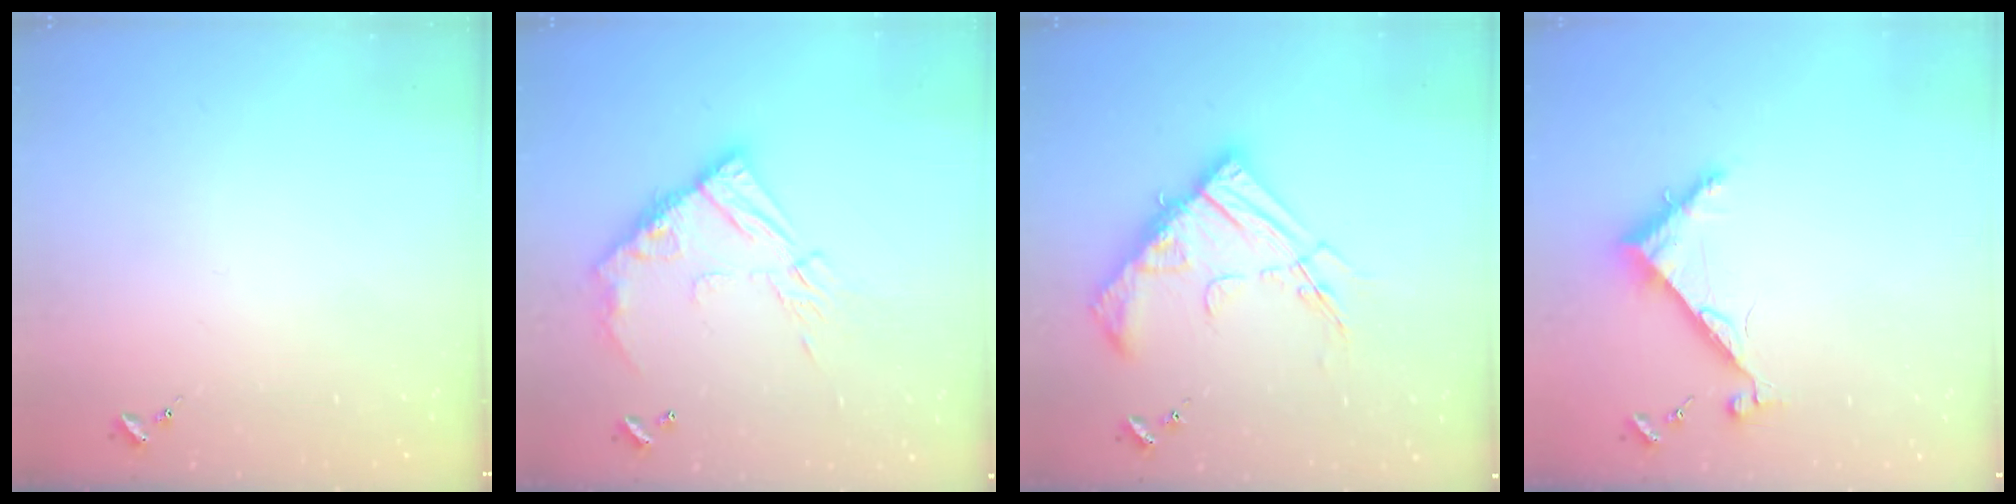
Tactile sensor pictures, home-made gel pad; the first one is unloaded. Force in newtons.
{"total": 14.5, "press": 14.5, "slide": 1.1}
{"total": 18.4, "press": 18.3, "slide": 2.0}
{"total": 6.9, "press": 6.9, "slide": 0.6}